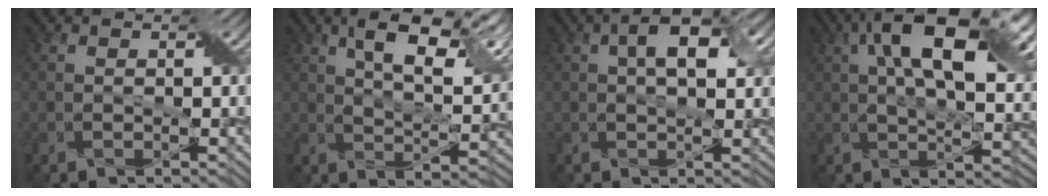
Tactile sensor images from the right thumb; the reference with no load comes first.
{"total": 12.7, "force": [6.4, 4.6, 10.0], "torque": [-0.174, -0.005, 0.106]}
{"total": 7.3, "force": [2.0, 3.5, 6.1], "torque": [-0.101, 0.009, 0.029]}
{"total": 17.1, "force": [6.2, 7.9, 13.9], "torque": [-0.225, 0.021, 0.084]}